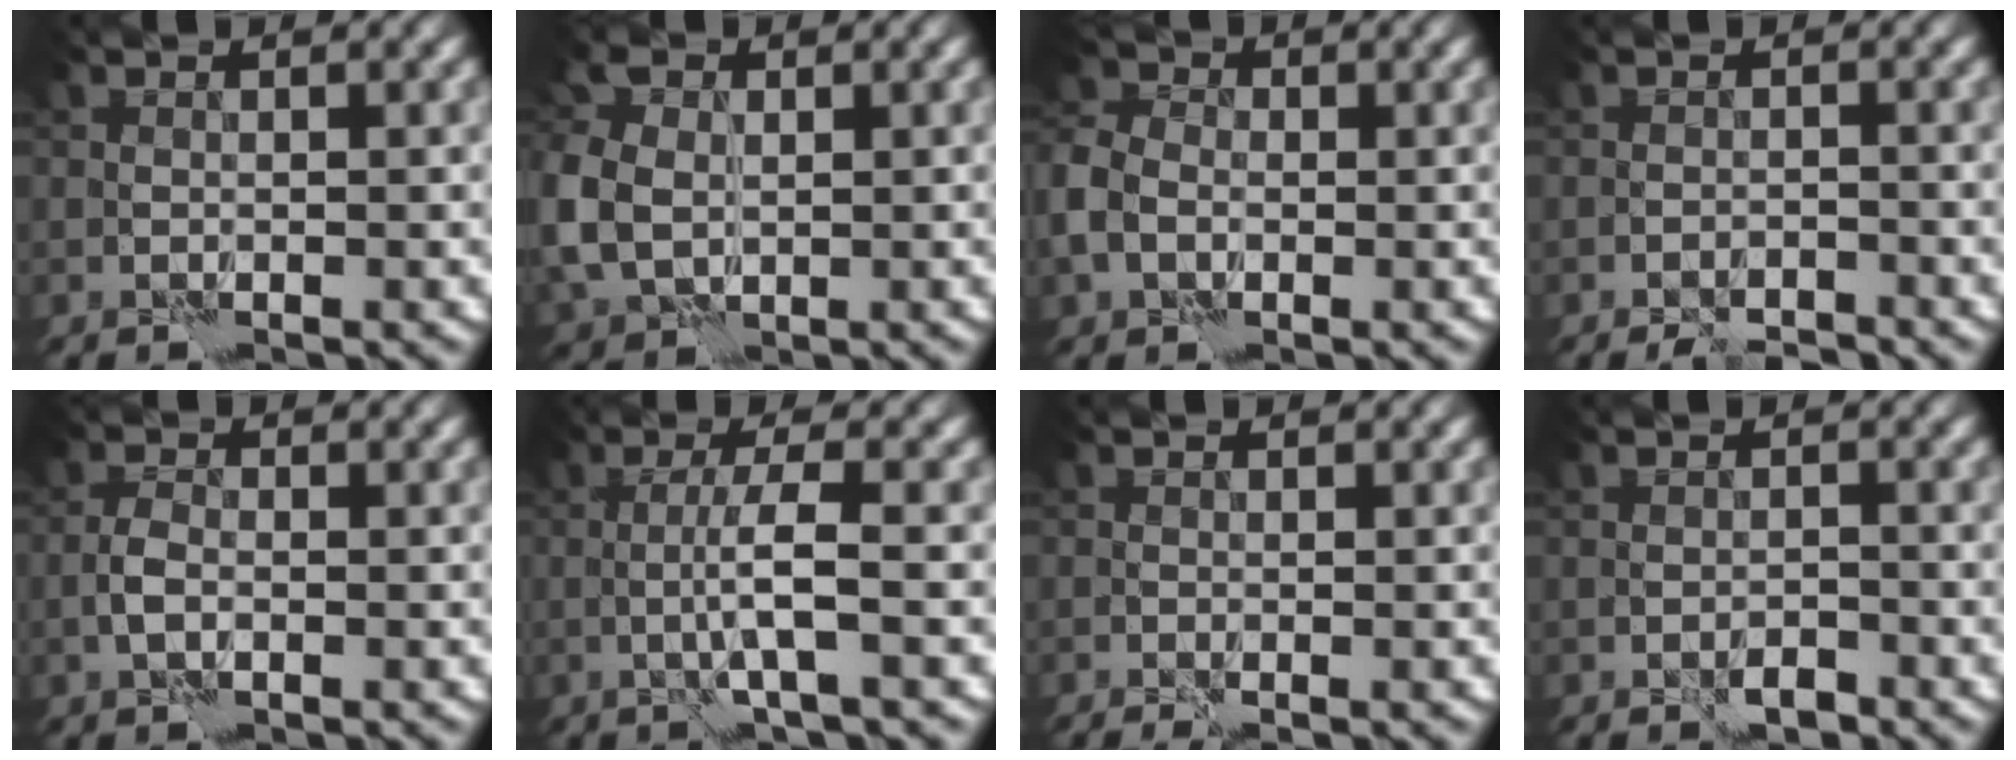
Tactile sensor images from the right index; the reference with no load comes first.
{"total": 6.5, "force": [0.1, 4.9, 4.3], "torque": [-0.123, 0.000, -0.002]}
{"total": 4.5, "force": [-1.1, 3.5, 2.7], "torque": [-0.077, -0.005, -0.025]}
{"total": 2.6, "force": [-2.4, 0.4, 0.8], "torque": [-0.011, -0.002, -0.039]}
{"total": 1.5, "force": [-0.5, 0.6, 1.2], "torque": [-0.023, 0.003, -0.014]}
{"total": 2.9, "force": [-0.2, -0.1, 2.9], "torque": [-0.050, 0.002, -0.010]}
{"total": 1.3, "force": [-0.9, 0.0, 1.0], "torque": [-0.023, -0.006, -0.015]}
{"total": 1.2, "force": [-0.9, 0.4, 0.5], "torque": [-0.002, 0.003, -0.016]}